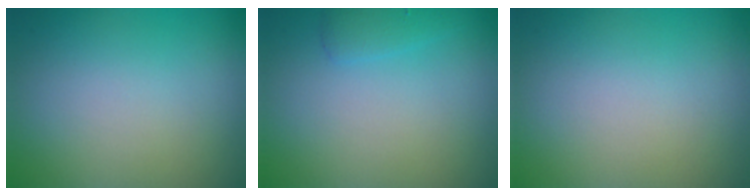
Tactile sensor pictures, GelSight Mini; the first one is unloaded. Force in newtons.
{"total": 1.3, "press": 1.3, "slide": 0.1}
{"total": 0.0}